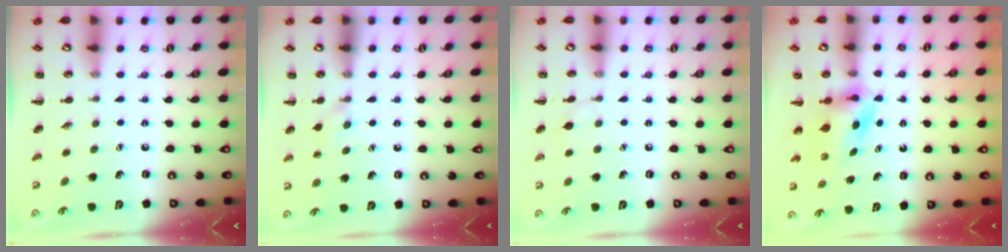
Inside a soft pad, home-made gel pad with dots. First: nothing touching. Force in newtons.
{"total": 5.4, "press": 5.1, "slide": 1.7}
{"total": 4.5, "press": 4.2, "slide": 1.5}
{"total": 4.7, "press": 4.7, "slide": 0.2}